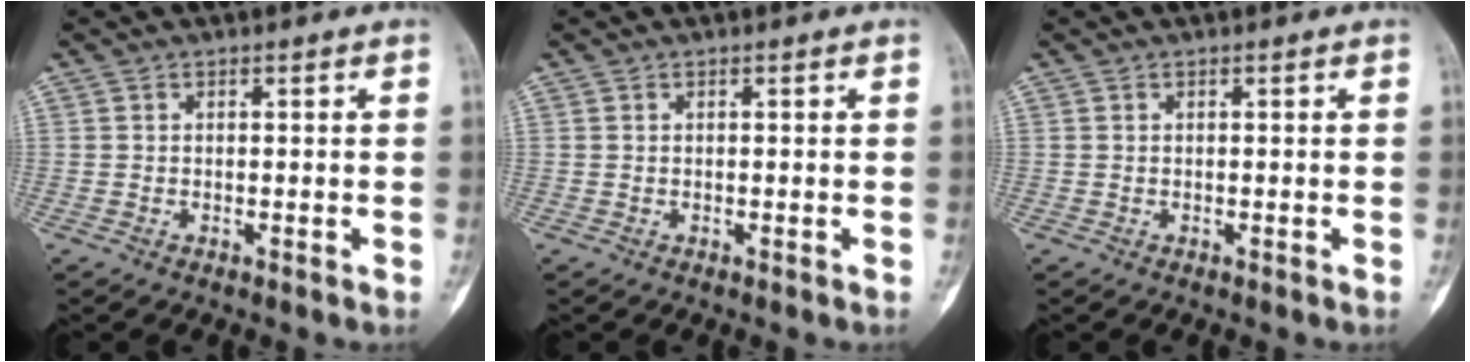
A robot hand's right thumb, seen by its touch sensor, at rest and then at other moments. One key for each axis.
{"total": 0.0}
{"total": 0.0}